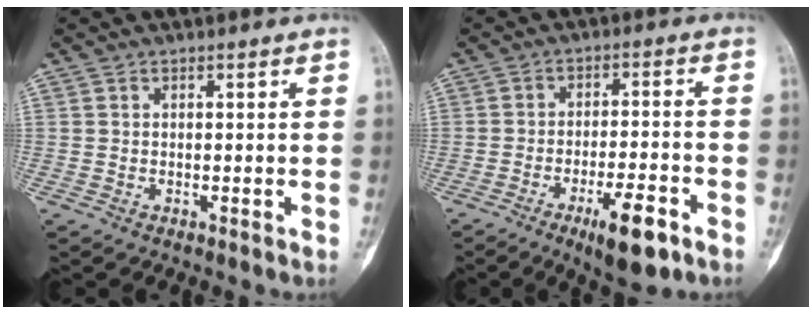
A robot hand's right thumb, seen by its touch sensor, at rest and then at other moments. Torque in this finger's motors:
{"motor_torque": [1.43, 0.89, 1.01, -1.09, 0.22]}